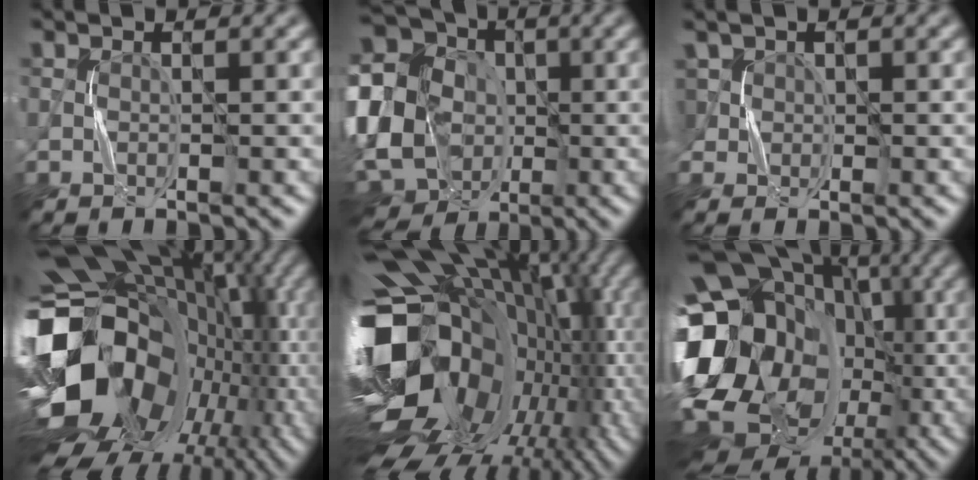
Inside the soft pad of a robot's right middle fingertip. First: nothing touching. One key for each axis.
{"total": 18.5, "fx": -2.9, "fy": 15.2, "fz": 10.1, "tx": -0.225, "ty": 0.040, "tz": -0.075}
{"total": 0.7, "fx": 0.6, "fy": 0.1, "fz": -0.3, "tx": 0.007, "ty": -0.006, "tz": 0.016}
{"total": 17.3, "fx": -2.5, "fy": 12.2, "fz": 12.1, "tx": -0.234, "ty": -0.032, "tz": -0.014}
{"total": 17.2, "fx": -2.2, "fy": 10.7, "fz": 13.2, "tx": -0.248, "ty": -0.031, "tz": -0.013}
{"total": 18.4, "fx": -3.0, "fy": 14.1, "fz": 11.5, "tx": -0.224, "ty": -0.005, "tz": -0.054}